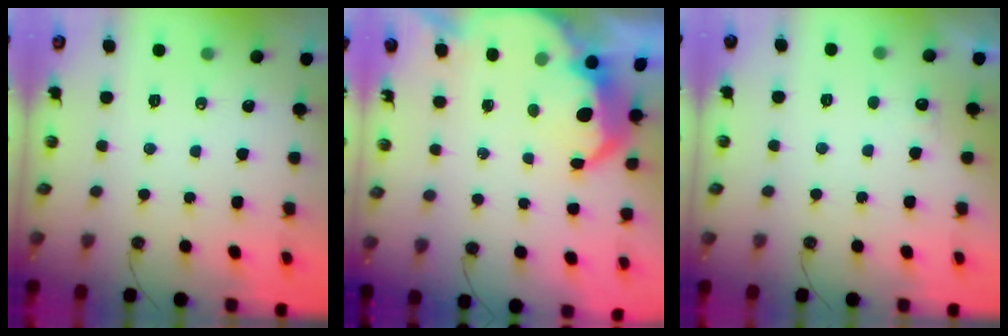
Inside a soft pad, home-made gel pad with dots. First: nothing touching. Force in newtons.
{"total": 7.8, "press": 7.7, "slide": 0.4}
{"total": 2.6, "press": 2.4, "slide": 1.0}